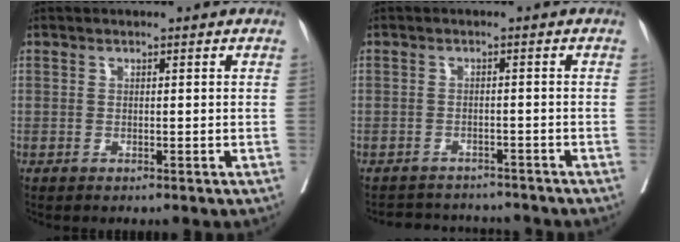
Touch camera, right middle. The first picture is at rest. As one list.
[{"total": 5.3, "force": [-5.2, 1.4, -0.2], "torque": [0.005, 0.007, -0.070]}]